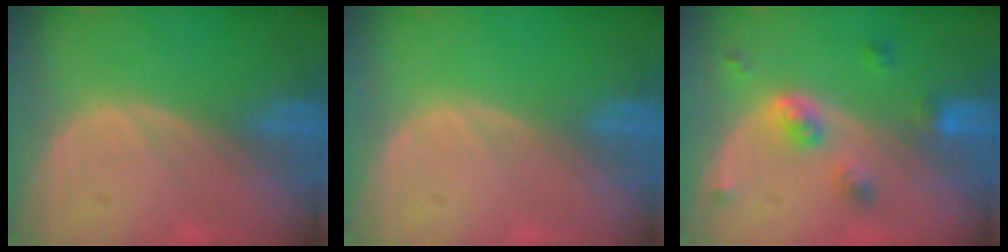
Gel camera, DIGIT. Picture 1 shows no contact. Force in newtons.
{"total": 0.0}
{"total": 5.3, "press": 4.7, "slide": 2.5}